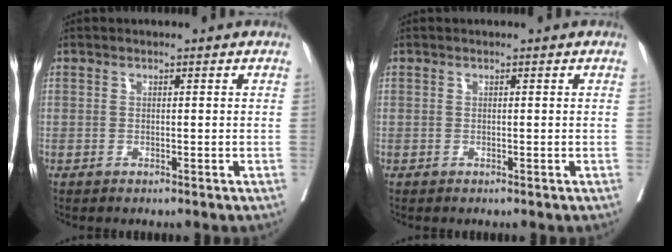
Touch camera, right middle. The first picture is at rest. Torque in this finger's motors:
{"motor_torque": [0.02, -0.05, 0.00, 0.00]}